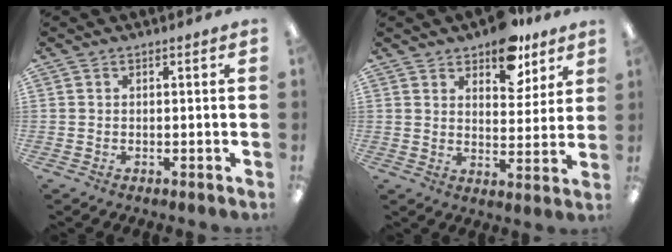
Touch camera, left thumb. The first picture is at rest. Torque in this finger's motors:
{"motor_torque": [1.31, 0.82, 1.09, -1.09, 0.02]}